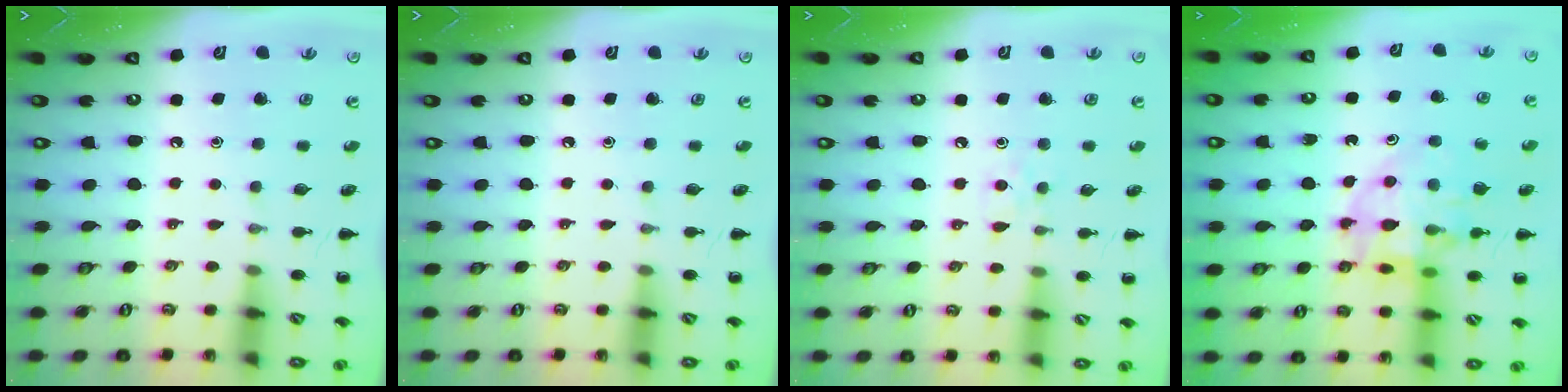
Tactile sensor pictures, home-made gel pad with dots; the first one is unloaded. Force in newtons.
{"total": 0.0}
{"total": 4.3, "press": 4.1, "slide": 1.2}
{"total": 14.2, "press": 13.8, "slide": 3.2}